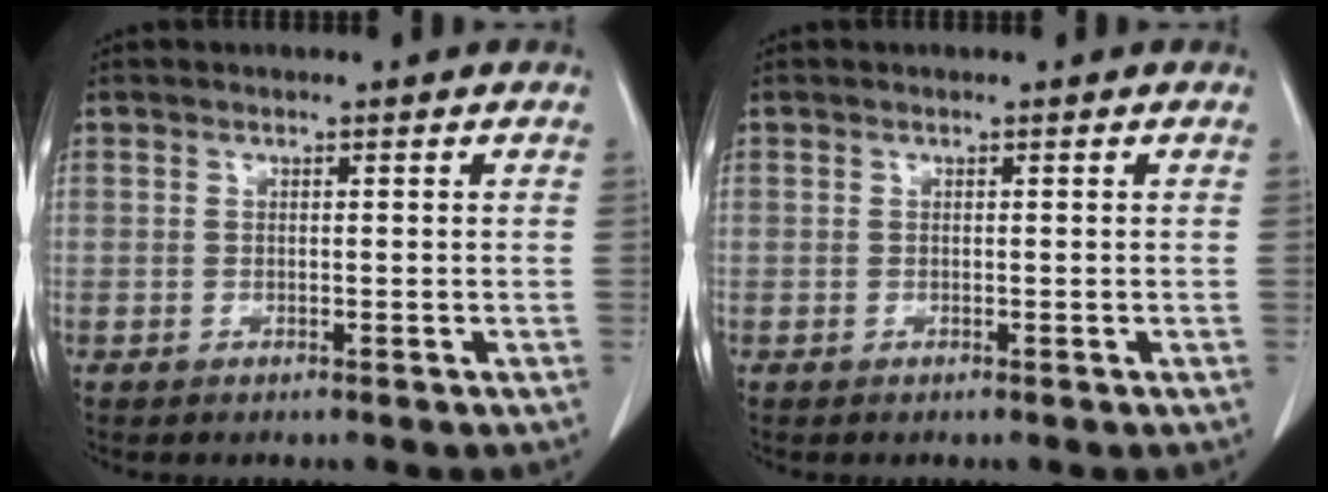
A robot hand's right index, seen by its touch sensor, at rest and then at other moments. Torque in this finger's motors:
{"motor_torque": [0.00, 0.00, 0.00, 0.00]}